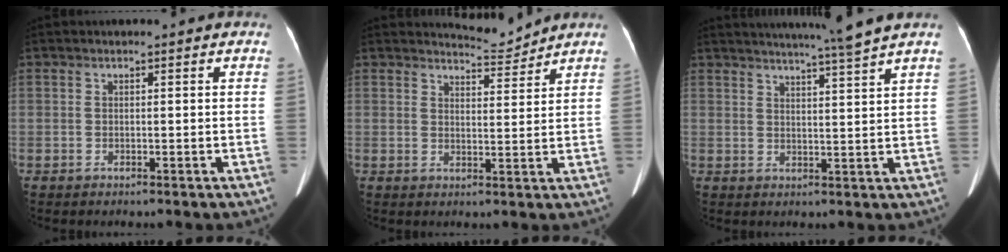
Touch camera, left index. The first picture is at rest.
{"total": 3.6, "force": [3.5, -0.4, -0.5], "torque": [0.001, -0.017, 0.058]}
{"total": 8.0, "force": [6.9, -2.1, 3.5], "torque": [-0.050, -0.008, 0.093]}